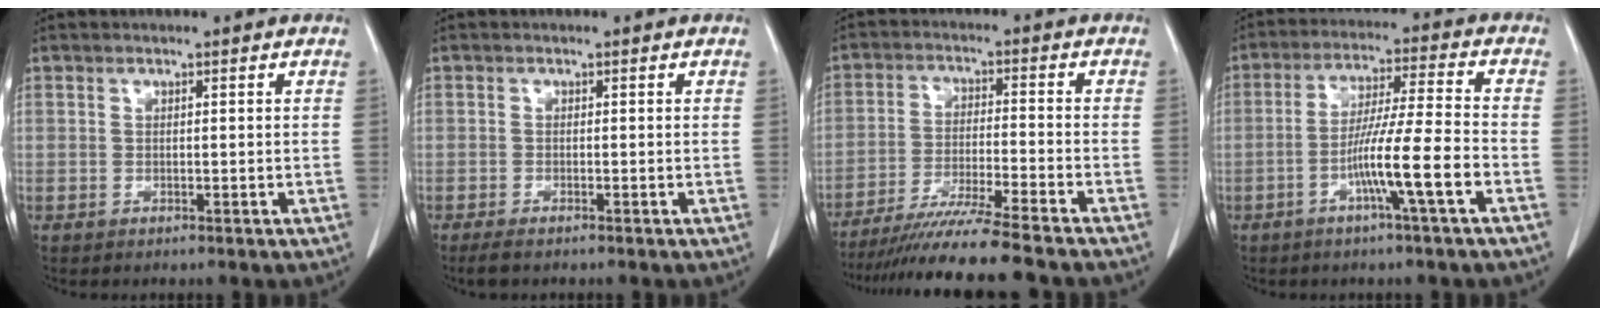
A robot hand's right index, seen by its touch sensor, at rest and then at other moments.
{"total": 2.0, "force": [-1.7, 0.2, 1.1], "torque": [-0.022, -0.006, -0.028]}
{"total": 13.7, "force": [-11.9, -1.5, 6.6], "torque": [-0.099, -0.032, -0.195]}
{"total": 9.9, "force": [-4.0, -1.0, 9.0], "torque": [-0.166, 0.002, -0.075]}